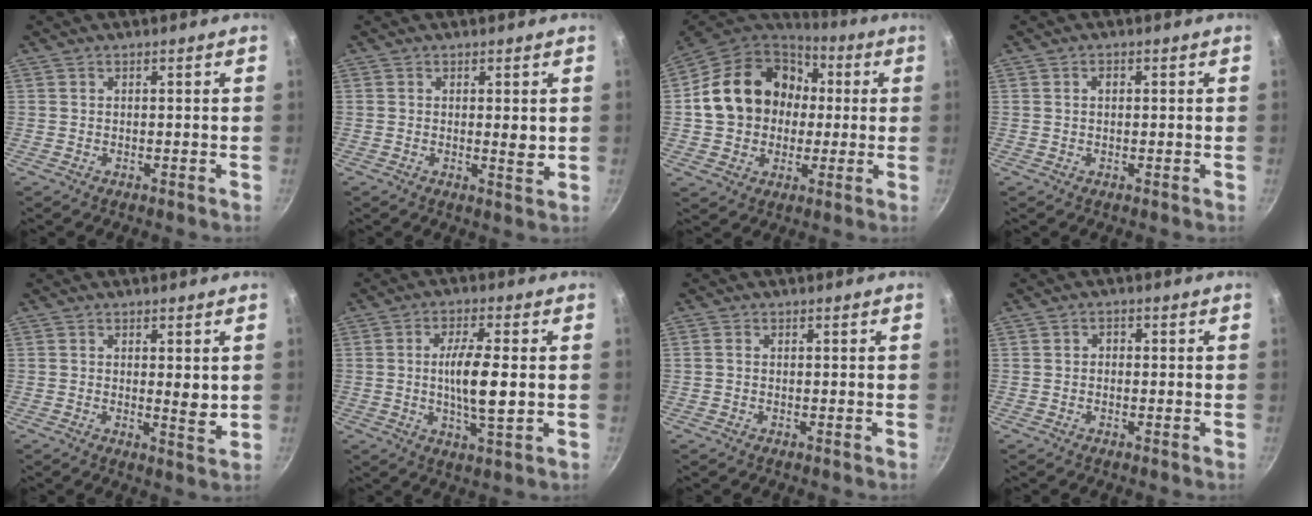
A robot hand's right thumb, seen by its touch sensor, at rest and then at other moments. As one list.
[{"total": 2.5, "force": [0.4, 0.7, 2.3], "torque": [-0.037, -0.007, 0.006]}, {"total": 20.4, "force": [1.9, 16.7, 11.5], "torque": [-0.181, 0.041, 0.029]}, {"total": 1.3, "force": [0.3, 0.9, 1.0], "torque": [-0.014, 0.004, 0.003]}, {"total": 3.6, "force": [0.6, 1.1, 3.4], "torque": [-0.051, -0.014, 0.010]}, {"total": 9.1, "force": [-0.1, 2.2, 8.9], "torque": [-0.167, 0.000, -0.003]}, {"total": 0.7, "force": [-0.1, 0.5, 0.4], "torque": [-0.007, 0.004, -0.003]}, {"total": 1.4, "force": [-0.2, 1.1, 0.7], "torque": [-0.011, 0.006, -0.005]}]